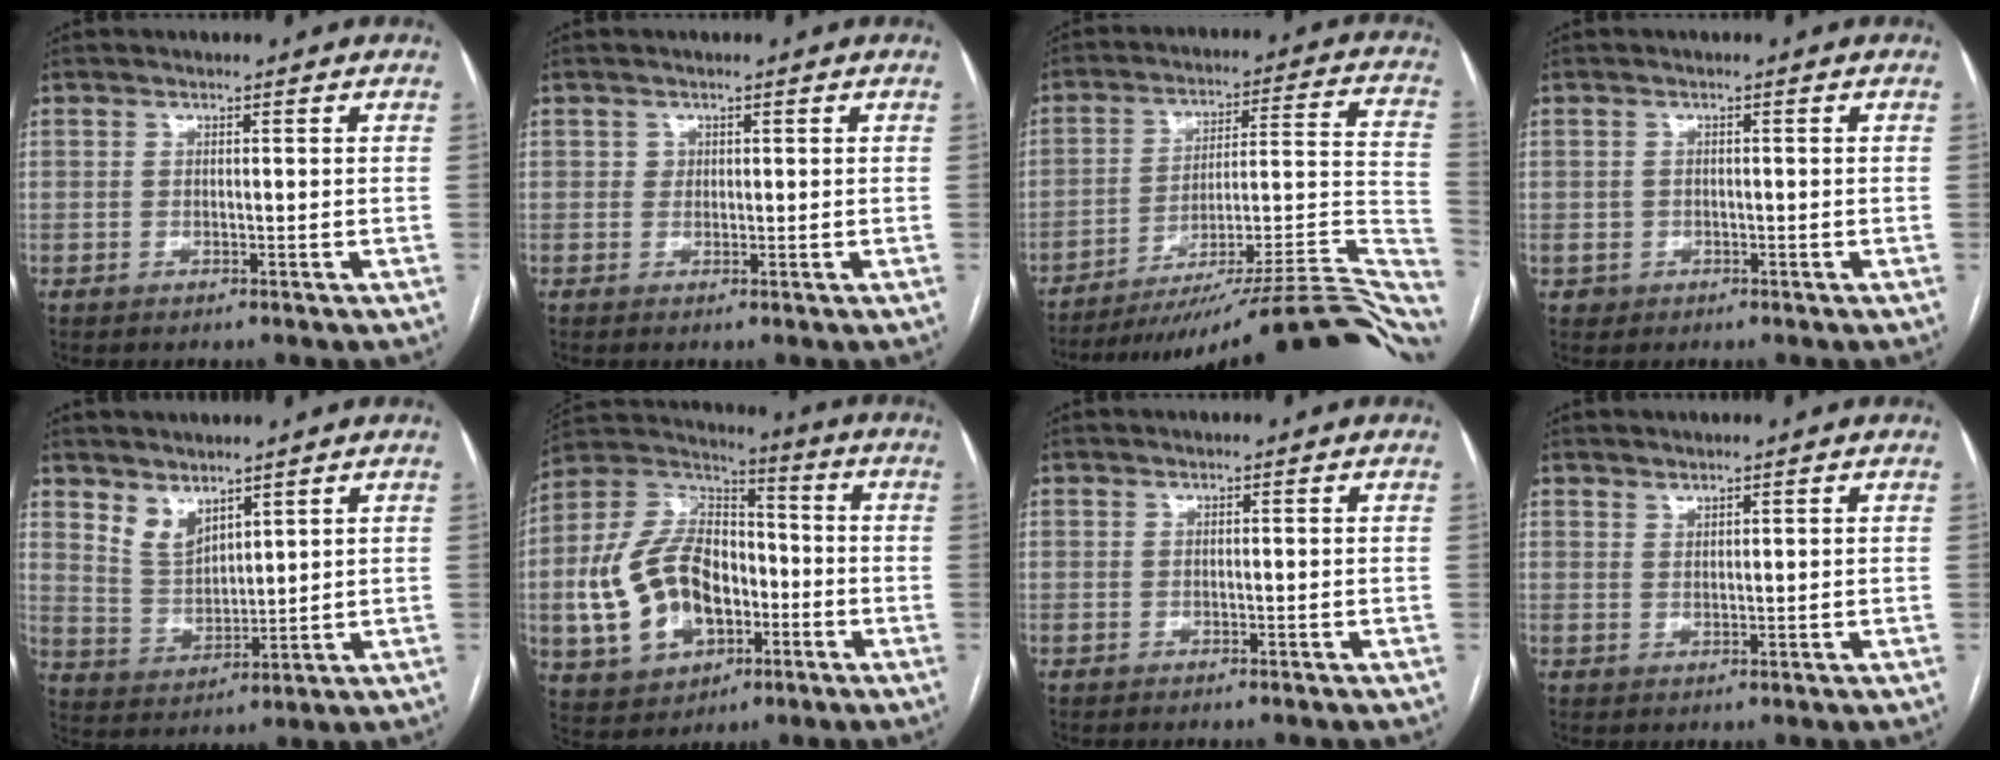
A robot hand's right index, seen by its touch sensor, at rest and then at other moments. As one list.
[{"total": 1.1, "force": [0.4, 1.1, 0.2], "torque": [0.003, 0.000, 0.003]}, {"total": 29.4, "force": [-24.6, 2.4, 15.9], "torque": [-0.112, 0.002, -0.336]}, {"total": 1.4, "force": [-0.4, 1.3, 0.1], "torque": [0.001, 0.006, -0.003]}, {"total": 5.5, "force": [4.2, 2.7, 2.3], "torque": [-0.049, -0.002, 0.096]}, {"total": 17.7, "force": [-3.4, 11.7, 12.8], "torque": [-0.284, 0.026, -0.047]}, {"total": 0.6, "force": [-0.5, 0.0, 0.3], "torque": [0.003, -0.001, -0.007]}, {"total": 1.1, "force": [1.1, 0.2, 0.2], "torque": [-0.004, -0.005, 0.022]}]